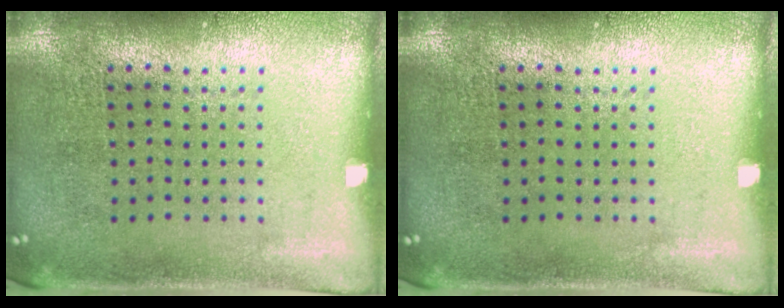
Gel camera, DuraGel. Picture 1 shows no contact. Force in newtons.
{"total": 0.0}